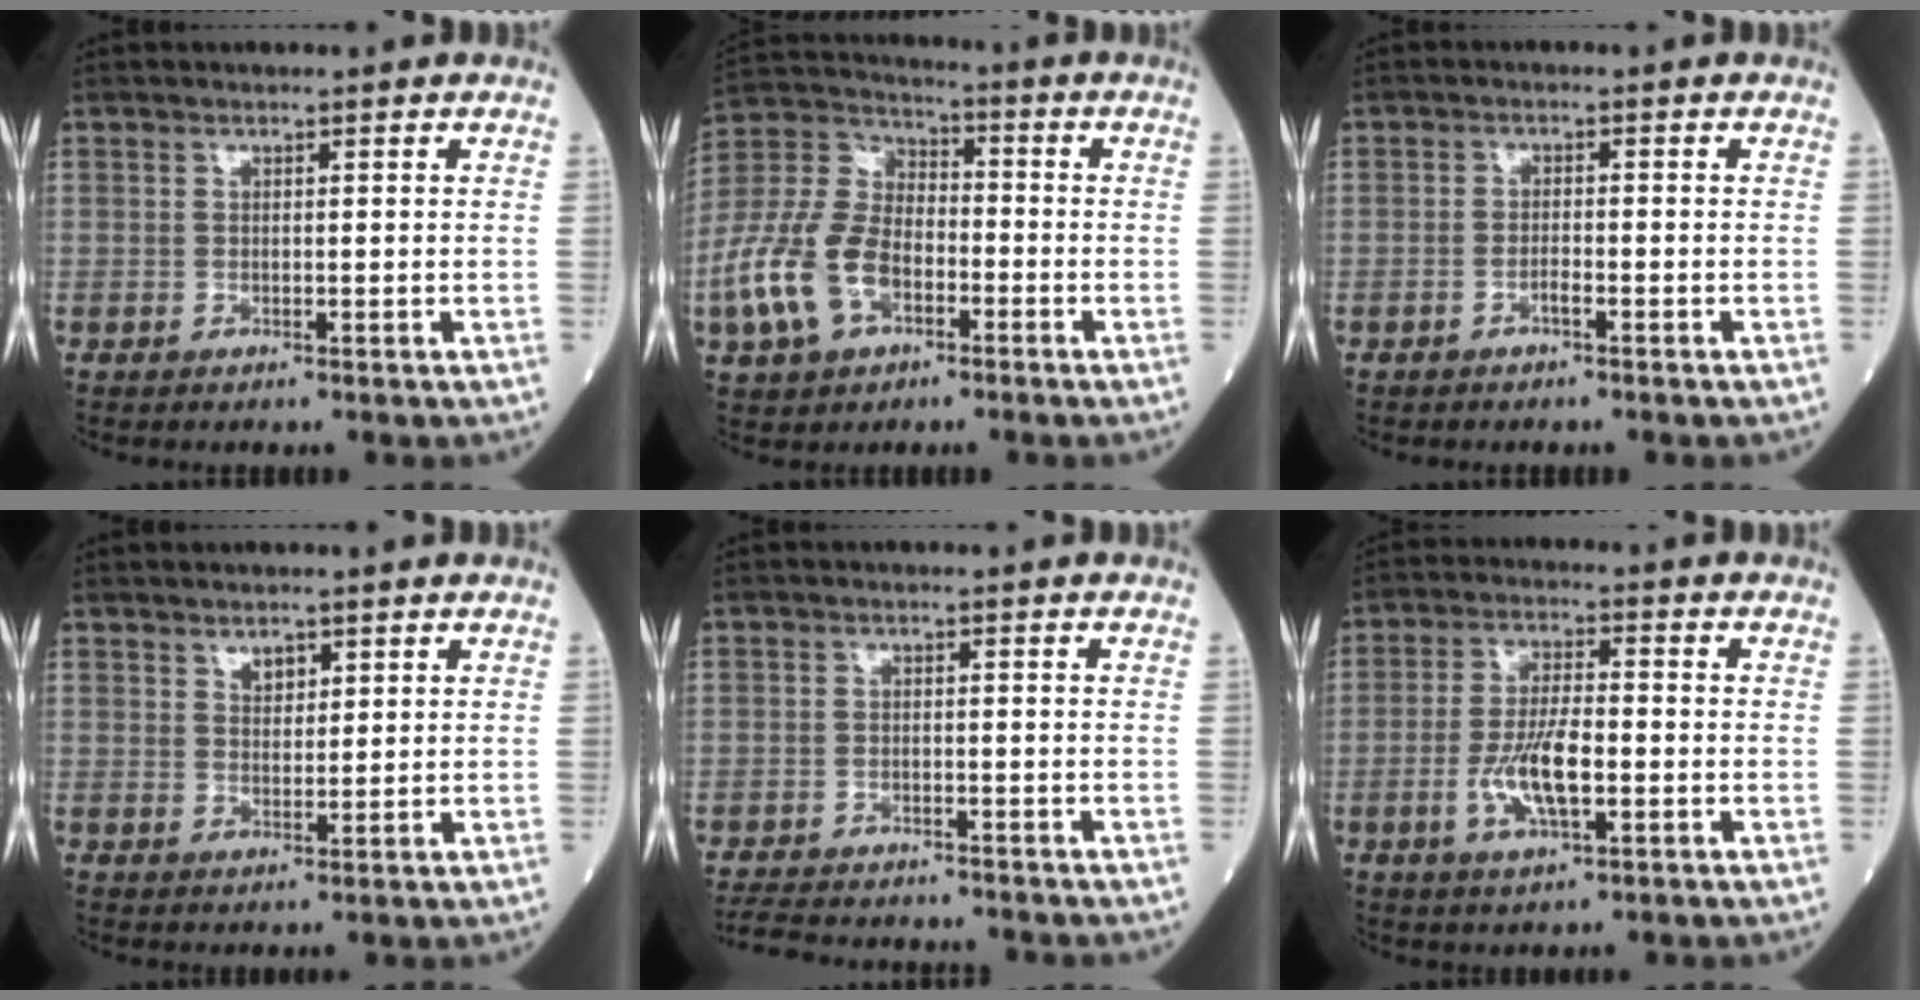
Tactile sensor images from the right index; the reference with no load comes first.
{"total": 13.4, "force": [-5.2, 8.0, 9.4], "torque": [-0.231, 0.014, -0.096]}
{"total": 1.5, "force": [-1.0, 0.3, 1.0], "torque": [-0.021, 0.002, -0.017]}
{"total": 2.3, "force": [1.5, 1.3, 1.2], "torque": [-0.021, 0.000, 0.029]}
{"total": 9.4, "force": [-8.7, 2.4, 2.9], "torque": [-0.052, -0.006, -0.126]}
{"total": 8.2, "force": [-2.1, 2.3, 7.6], "torque": [-0.151, 0.003, -0.038]}